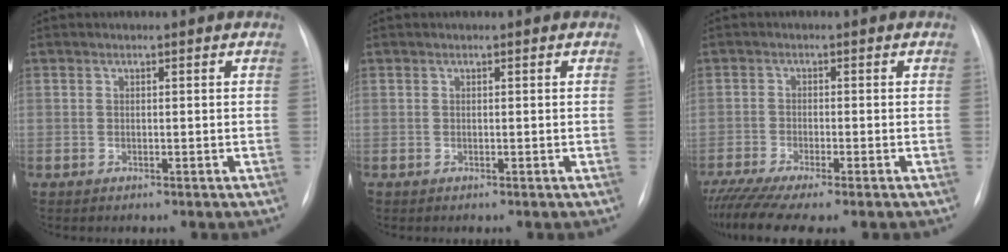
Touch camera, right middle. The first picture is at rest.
{"total": 0.0}
{"total": 9.0, "force": [-7.2, 0.7, 5.3], "torque": [-0.083, -0.015, -0.115]}